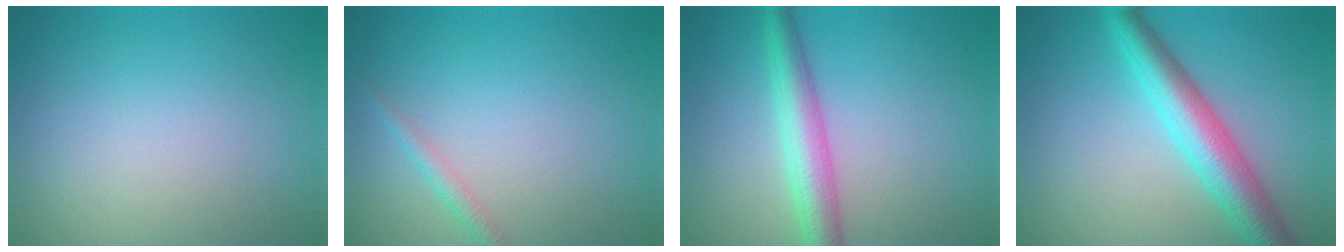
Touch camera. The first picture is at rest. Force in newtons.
{"total": 1.3, "press": 1.3, "slide": 0.0}
{"total": 4.5, "press": 4.5, "slide": 0.1}
{"total": 6.1, "press": 6.1, "slide": 0.0}